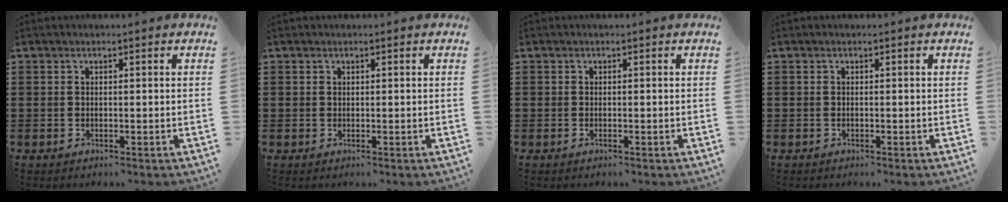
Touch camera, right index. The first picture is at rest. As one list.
[{"total": 0.0}, {"total": 0.0}, {"total": 0.0}]